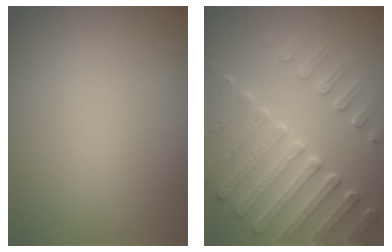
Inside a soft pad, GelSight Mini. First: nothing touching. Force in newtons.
{"total": 7.6, "press": 5.7, "slide": 5.1}